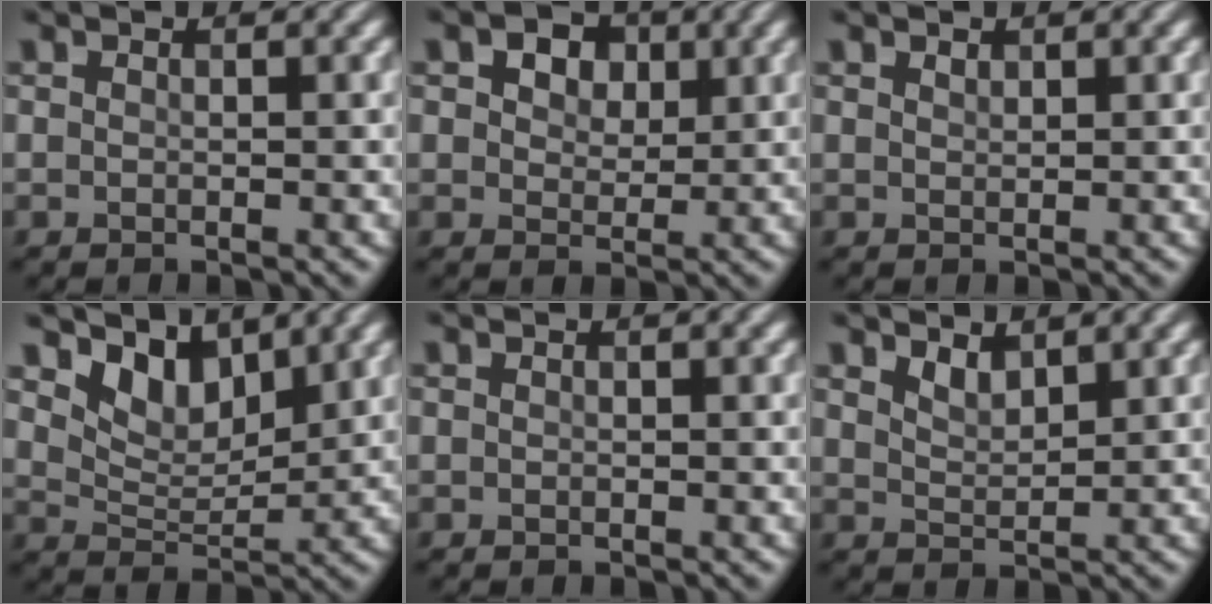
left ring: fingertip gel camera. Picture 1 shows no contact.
{"total": 5.5, "force": [2.7, 3.6, 3.2], "torque": [-0.058, 0.010, 0.025]}
{"total": 0.6, "force": [0.5, 0.3, 0.2], "torque": [-0.005, -0.002, 0.012]}
{"total": 4.6, "force": [3.6, 2.1, 2.0], "torque": [-0.047, -0.006, 0.058]}
{"total": 0.0}
{"total": 1.8, "force": [1.4, 0.6, 0.8], "torque": [-0.019, -0.005, 0.031]}